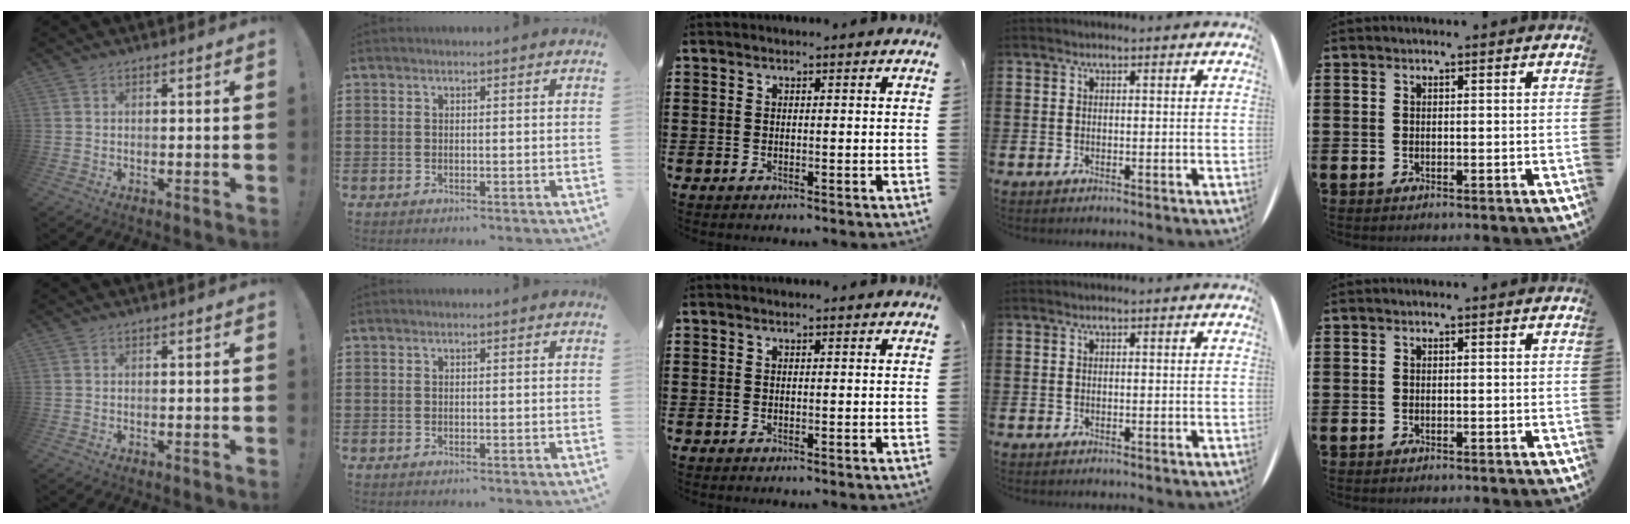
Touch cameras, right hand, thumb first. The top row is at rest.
{}